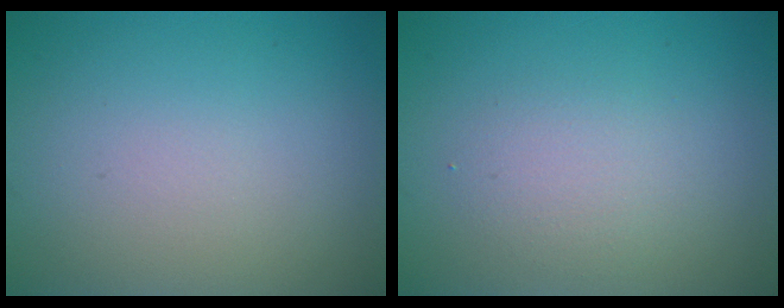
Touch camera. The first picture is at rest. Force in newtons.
{"total": 1.9, "press": 1.9, "slide": 0.0}